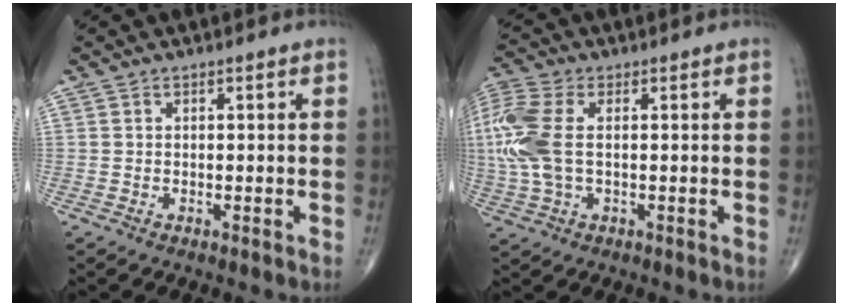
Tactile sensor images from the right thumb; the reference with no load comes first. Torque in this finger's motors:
{"motor_torque": [0.14, 0.19, 0.64, 0.30, 0.15]}